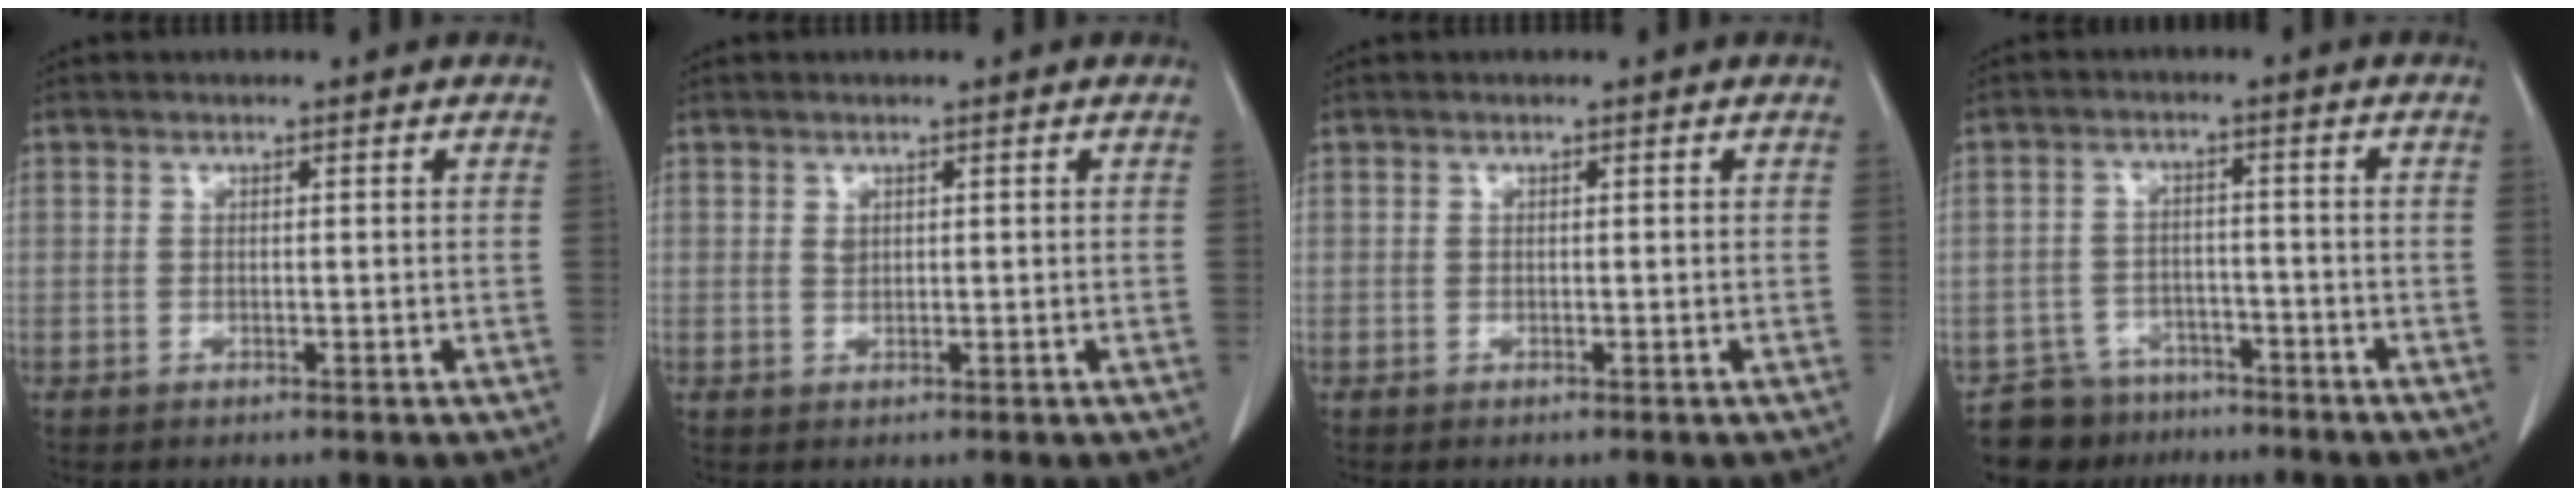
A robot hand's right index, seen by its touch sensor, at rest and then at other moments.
{"total": 0.8, "force": [0.4, 0.5, 0.4], "torque": [-0.006, -0.002, 0.008]}
{"total": 0.0}
{"total": 7.1, "force": [-5.7, 4.3, -0.3], "torque": [0.015, 0.022, -0.091]}